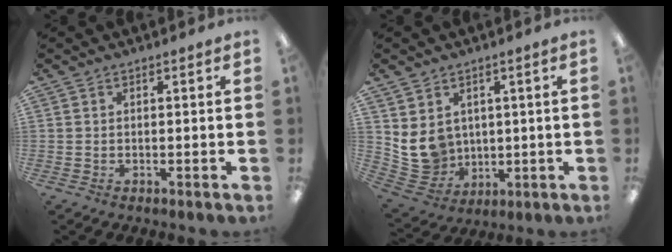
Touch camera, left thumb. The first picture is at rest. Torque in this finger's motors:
{"motor_torque": [0.02, 0.14, 0.08, -0.08, 0.02]}